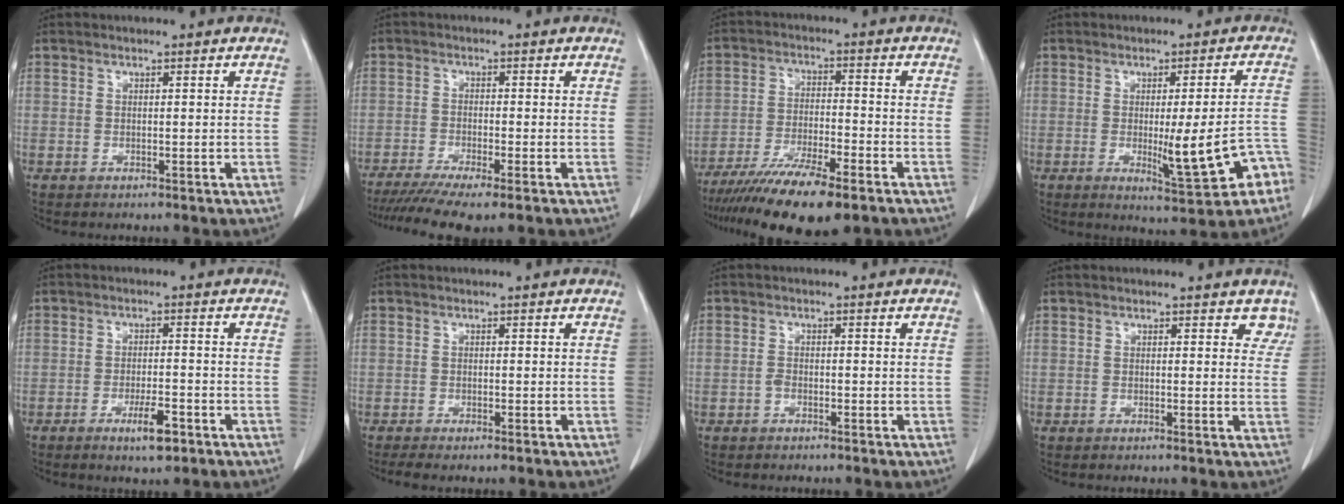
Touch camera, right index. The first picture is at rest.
{"total": 9.7, "force": [-7.7, 0.5, 5.8], "torque": [-0.088, -0.016, -0.119]}
{"total": 14.4, "force": [-10.7, 2.1, 9.4], "torque": [-0.170, -0.033, -0.177]}
{"total": 10.7, "force": [-3.7, 1.6, 9.9], "torque": [-0.123, 0.002, -0.037]}
{"total": 4.6, "force": [-2.5, 0.9, 3.7], "torque": [-0.067, -0.003, -0.040]}
{"total": 1.9, "force": [-1.5, 0.2, 1.2], "torque": [-0.023, -0.006, -0.022]}
{"total": 0.9, "force": [-0.6, 0.4, 0.6], "torque": [-0.011, 0.003, -0.011]}
{"total": 3.1, "force": [2.5, 1.5, 0.8], "torque": [0.014, -0.007, 0.012]}